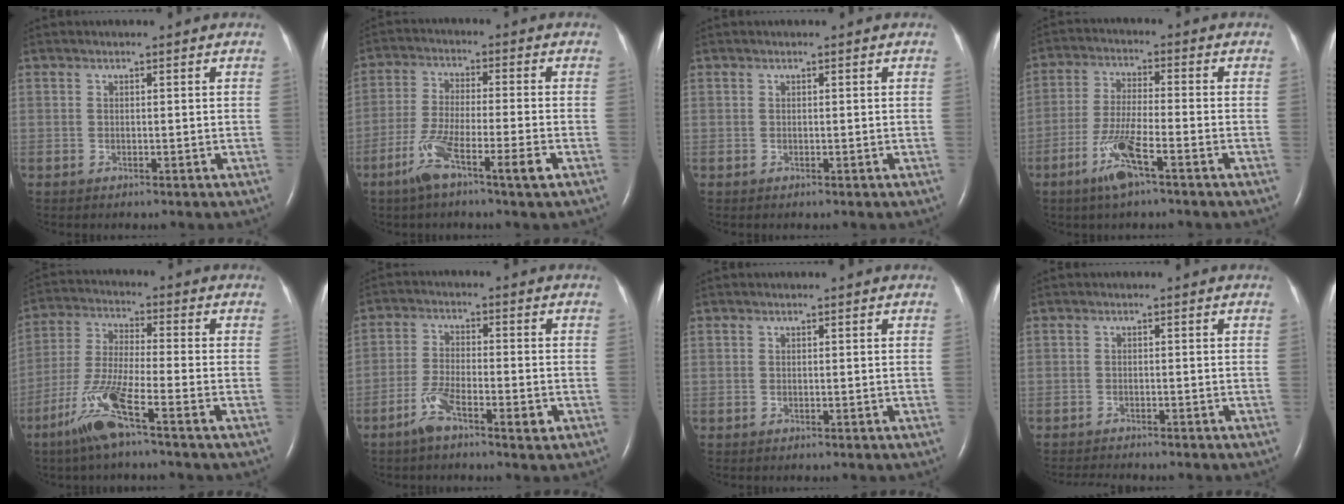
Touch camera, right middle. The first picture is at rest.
{"total": 8.0, "force": [-4.5, 0.0, 6.6], "torque": [-0.130, -0.010, -0.085]}
{"total": 0.0}
{"total": 7.5, "force": [-4.2, 0.3, 6.3], "torque": [-0.135, -0.009, -0.082]}
{"total": 9.8, "force": [-5.8, -0.1, 8.0], "torque": [-0.175, -0.018, -0.121]}
{"total": 5.8, "force": [-3.3, 1.3, 4.6], "torque": [-0.097, -0.003, -0.062]}
{"total": 0.0}
{"total": 4.4, "force": [-4.1, 0.2, 1.5], "torque": [-0.022, -0.013, -0.060]}